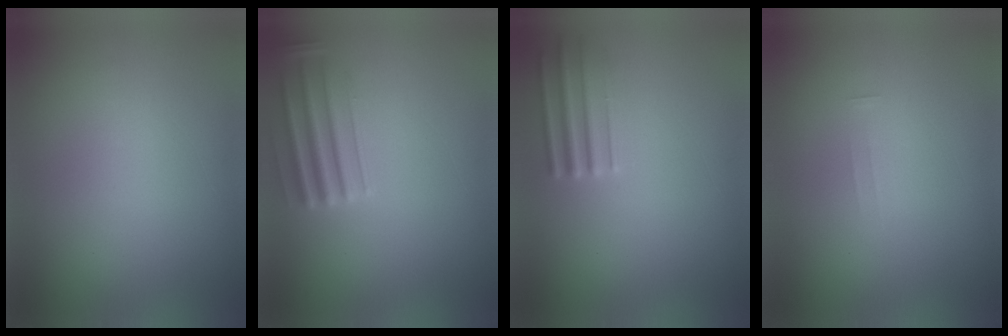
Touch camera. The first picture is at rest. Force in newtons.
{"total": 4.2}
{"total": 2.2}
{"total": 1.3}